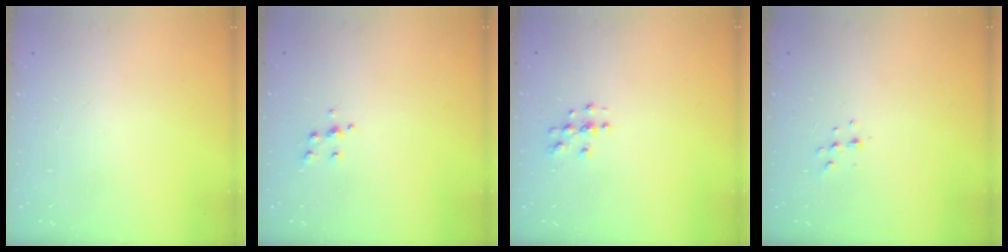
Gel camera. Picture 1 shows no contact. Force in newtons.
{"total": 4.8, "press": 4.7, "slide": 0.6}
{"total": 3.8, "press": 3.8, "slide": 0.2}
{"total": 5.6, "press": 5.6, "slide": 0.7}